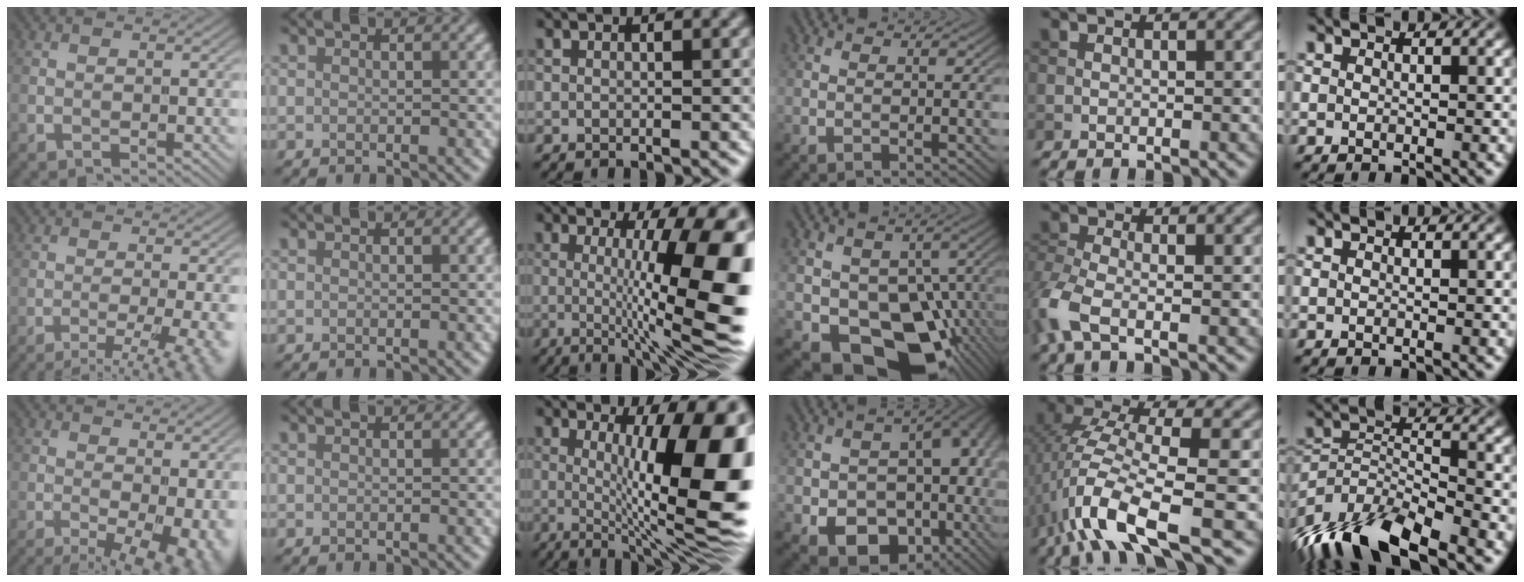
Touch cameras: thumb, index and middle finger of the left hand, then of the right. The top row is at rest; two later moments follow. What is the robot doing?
{"motion": "unscrew", "object": "dispenser bottle"}